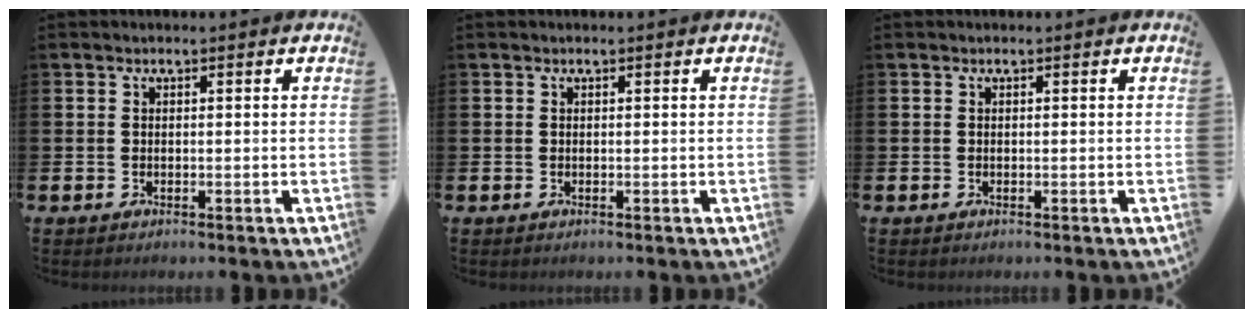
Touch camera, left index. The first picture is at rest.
{"total": 0.0}
{"total": 0.0}